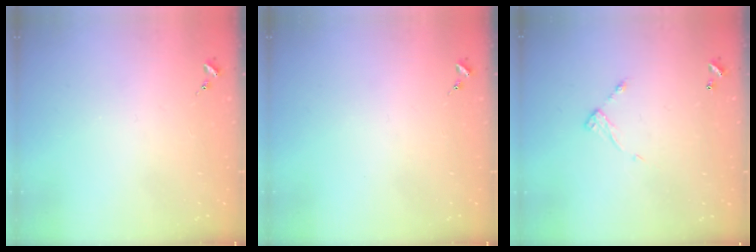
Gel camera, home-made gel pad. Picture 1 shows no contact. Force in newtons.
{"total": 0.0}
{"total": 6.4, "press": 6.4, "slide": 0.4}